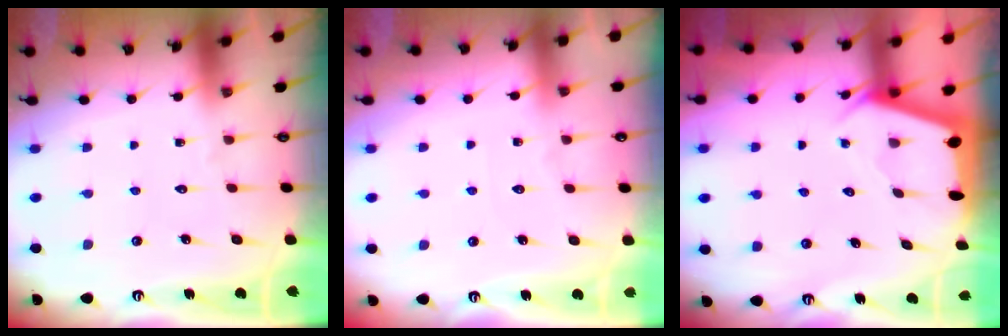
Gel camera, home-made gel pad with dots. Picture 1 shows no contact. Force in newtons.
{"total": 2.9, "press": 2.9, "slide": 0.5}
{"total": 2.4, "press": 2.4, "slide": 0.3}